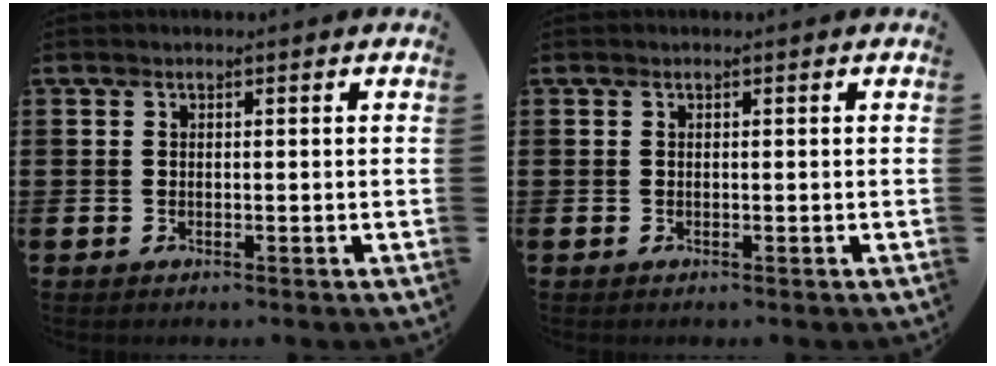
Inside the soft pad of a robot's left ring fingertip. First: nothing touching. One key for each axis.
{"total": 0.0}